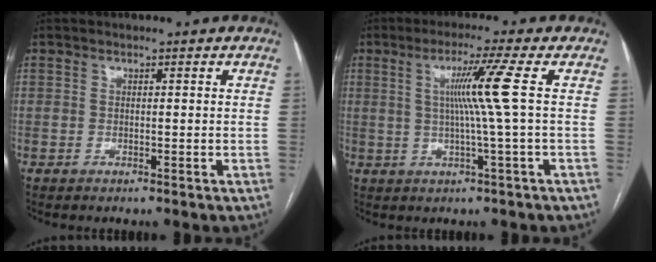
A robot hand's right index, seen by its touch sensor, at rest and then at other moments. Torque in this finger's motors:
{"motor_torque": [0.90, 0.21, 0.29, 0.10]}